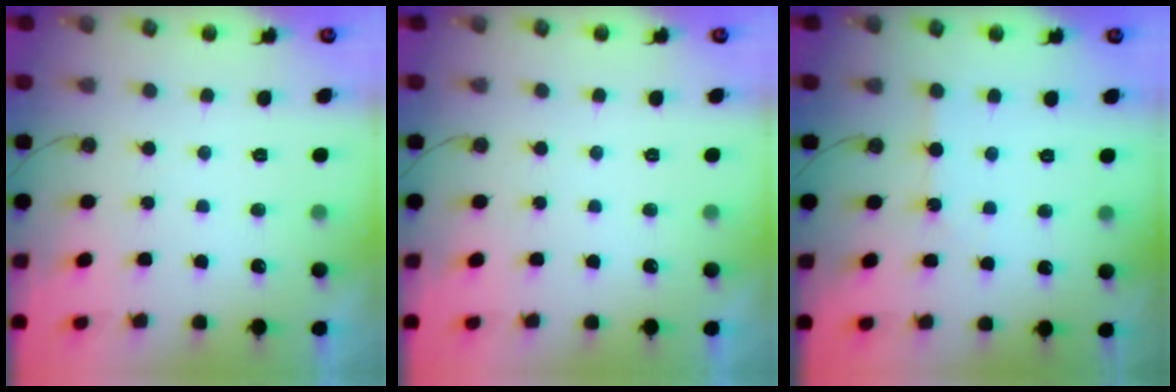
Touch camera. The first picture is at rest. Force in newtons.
{"total": 0.0}
{"total": 1.4, "press": 1.3, "slide": 0.3}